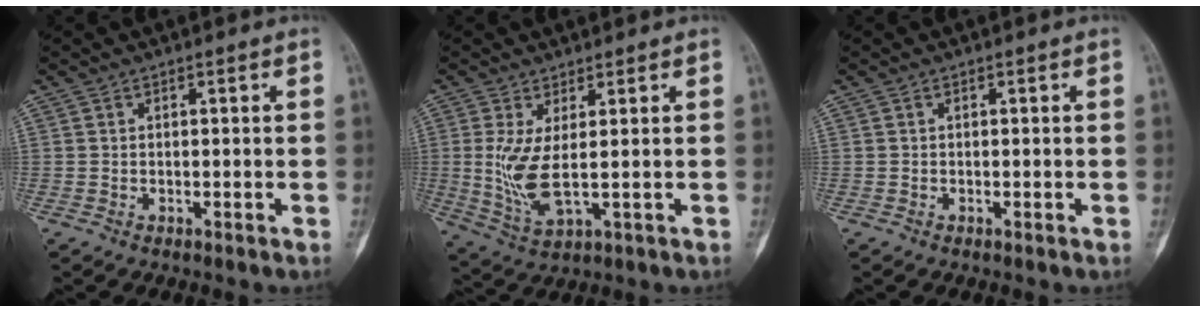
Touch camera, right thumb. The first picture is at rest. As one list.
[{"total": 7.8, "force": [0.6, 2.4, 7.4], "torque": [-0.174, -0.020, 0.024]}, {"total": 0.0}]